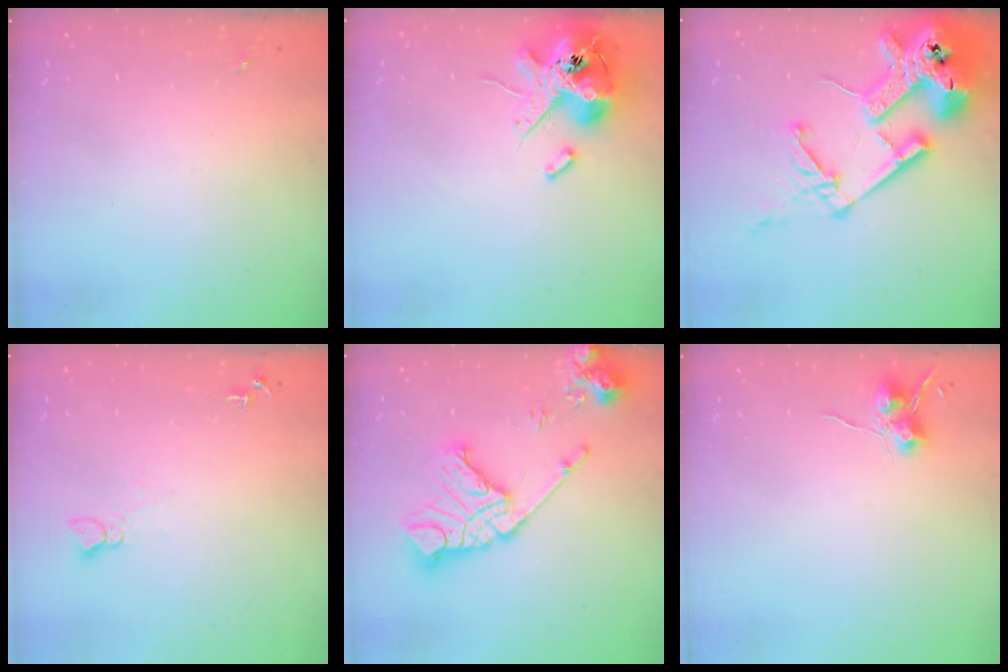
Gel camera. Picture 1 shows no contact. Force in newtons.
{"total": 14.9, "press": 14.7, "slide": 2.3}
{"total": 21.7, "press": 21.5, "slide": 2.7}
{"total": 4.6, "press": 4.6, "slide": 0.5}
{"total": 19.0, "press": 18.8, "slide": 2.3}
{"total": 6.9, "press": 6.9, "slide": 0.6}